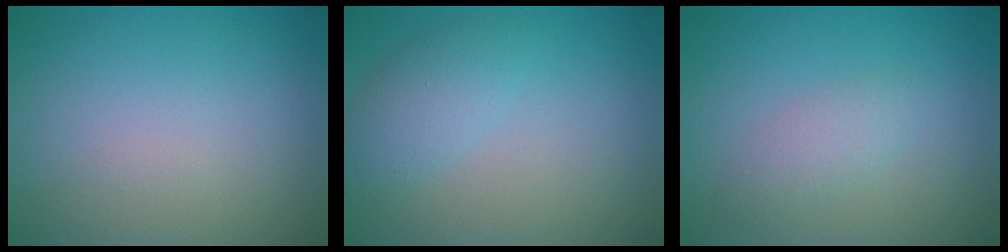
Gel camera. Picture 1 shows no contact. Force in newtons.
{"total": 2.8, "press": 2.8, "slide": 0.1}
{"total": 1.9, "press": 1.9, "slide": 0.1}